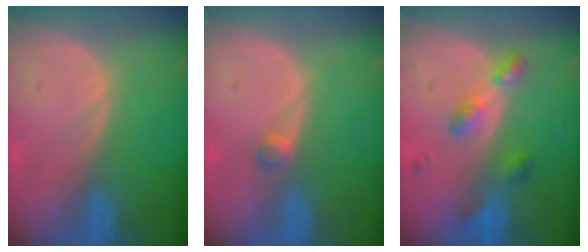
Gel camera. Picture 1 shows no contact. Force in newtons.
{"total": 1.6, "press": 1.4, "slide": 0.8}
{"total": 4.7, "press": 4.7, "slide": 0.2}